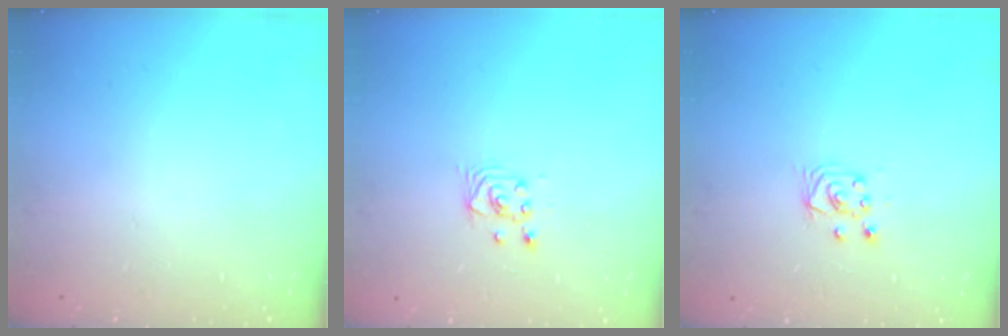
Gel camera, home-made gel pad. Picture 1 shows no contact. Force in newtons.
{"total": 2.2, "press": 2.2, "slide": 0.2}
{"total": 4.0, "press": 4.0, "slide": 0.4}